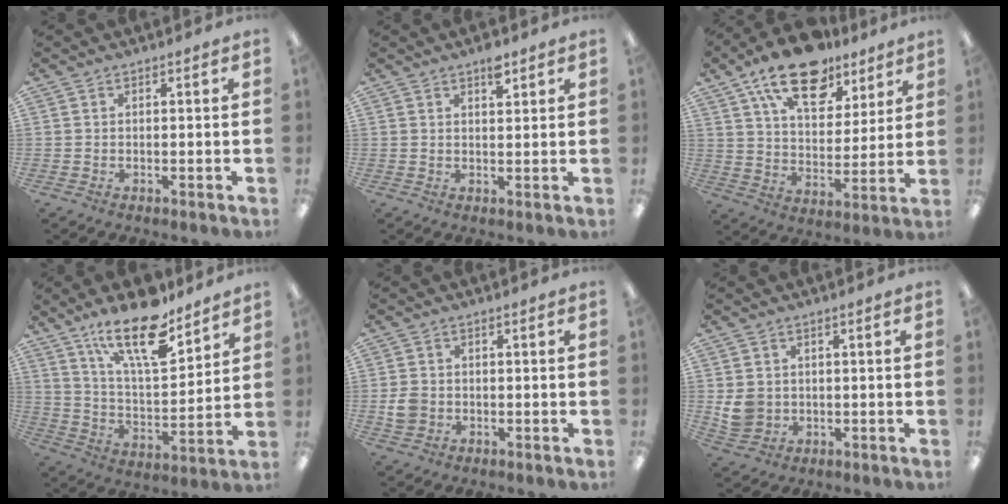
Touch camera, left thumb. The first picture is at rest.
{"total": 3.7, "force": [2.6, 1.6, 2.2], "torque": [-0.024, -0.011, 0.040]}
{"total": 18.8, "force": [12.6, 9.4, 10.4], "torque": [-0.172, -0.059, 0.220]}
{"total": 19.1, "force": [13.4, 6.7, 11.8], "torque": [-0.190, -0.081, 0.224]}
{"total": 3.7, "force": [-0.6, 3.3, 1.6], "torque": [-0.018, 0.005, -0.011]}
{"total": 5.4, "force": [0.5, 4.9, 2.0], "torque": [-0.033, 0.005, 0.013]}